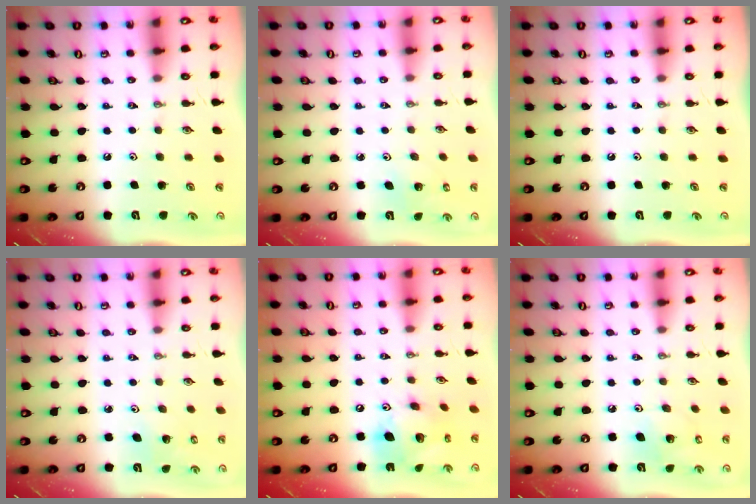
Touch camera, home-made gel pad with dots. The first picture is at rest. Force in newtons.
{"total": 1.8, "press": 1.8, "slide": 0.1}
{"total": 0.0}
{"total": 4.2, "press": 4.1, "slide": 0.9}
{"total": 15.6, "press": 15.6, "slide": 1.5}
{"total": 6.0, "press": 5.5, "slide": 2.3}